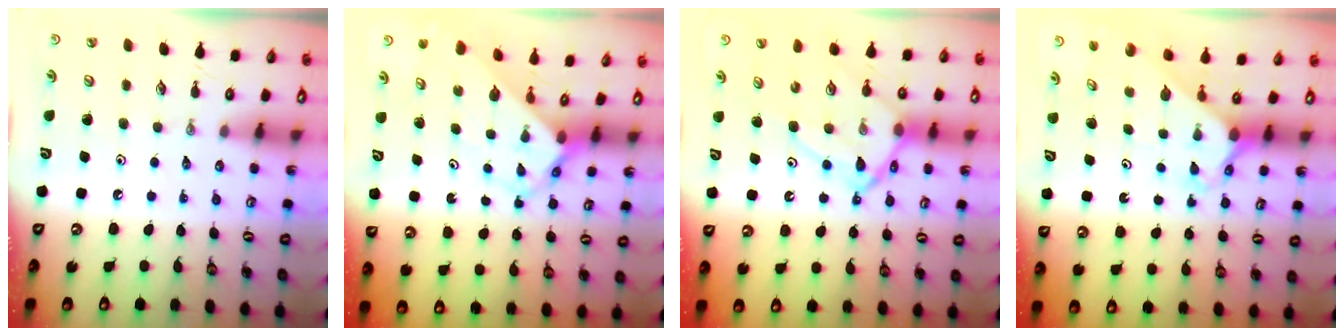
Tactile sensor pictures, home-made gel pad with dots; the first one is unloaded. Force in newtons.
{"total": 3.8, "press": 3.7, "slide": 0.4}
{"total": 12.8, "press": 12.8, "slide": 0.9}
{"total": 2.2, "press": 2.2, "slide": 0.1}